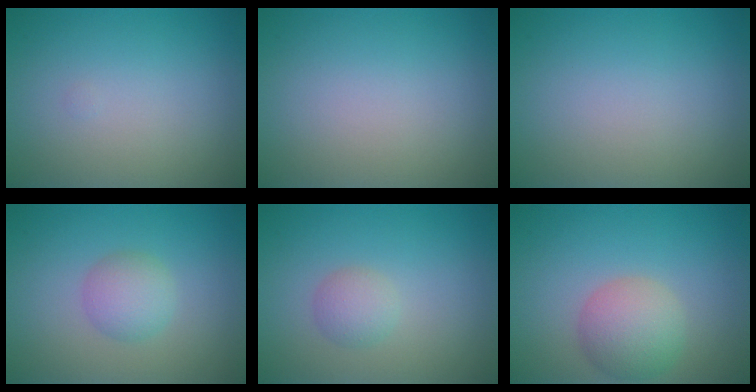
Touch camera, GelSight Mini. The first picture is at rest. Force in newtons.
{"total": 0.0}
{"total": 0.0}
{"total": 2.5, "press": 2.5, "slide": 0.1}
{"total": 1.7, "press": 1.7, "slide": 0.2}
{"total": 4.1, "press": 4.1, "slide": 0.3}